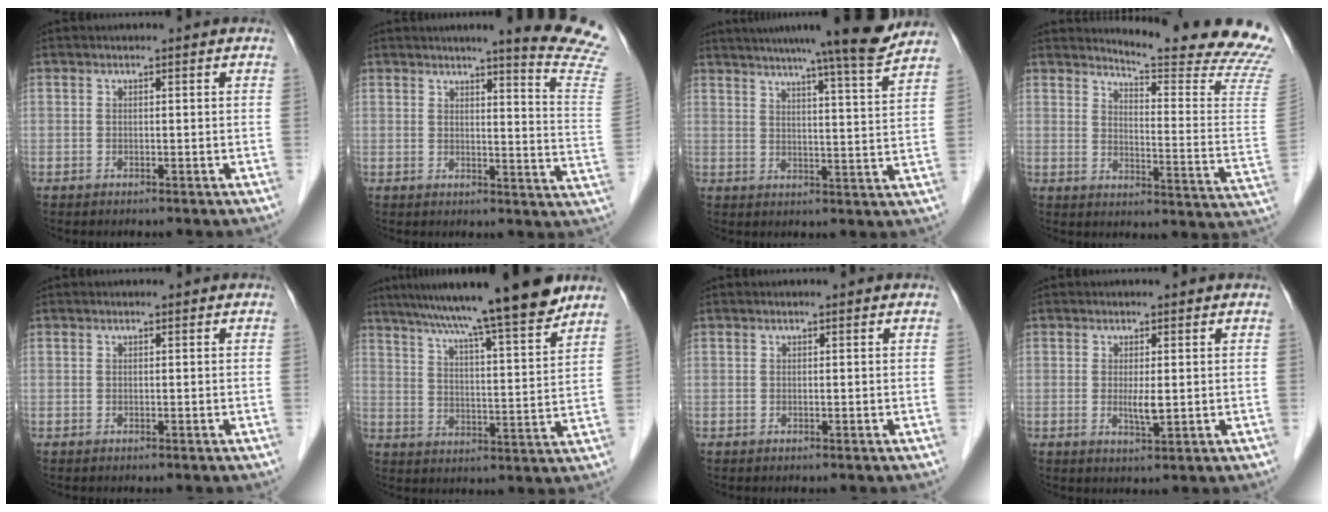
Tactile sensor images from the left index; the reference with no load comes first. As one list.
[{"total": 13.0, "force": [11.2, -1.5, 6.3], "torque": [-0.074, -0.088, 0.108]}, {"total": 15.4, "force": [13.5, -0.7, 7.5], "torque": [-0.114, -0.017, 0.172]}, {"total": 18.9, "force": [17.9, -1.9, 5.5], "torque": [-0.086, -0.160, 0.200]}, {"total": 0.0}, {"total": 17.9, "force": [14.7, -0.2, 10.2], "torque": [-0.157, 0.011, 0.218]}, {"total": 0.0}, {"total": 2.5, "force": [0.0, 0.4, 2.5], "torque": [-0.049, -0.006, 0.004]}]